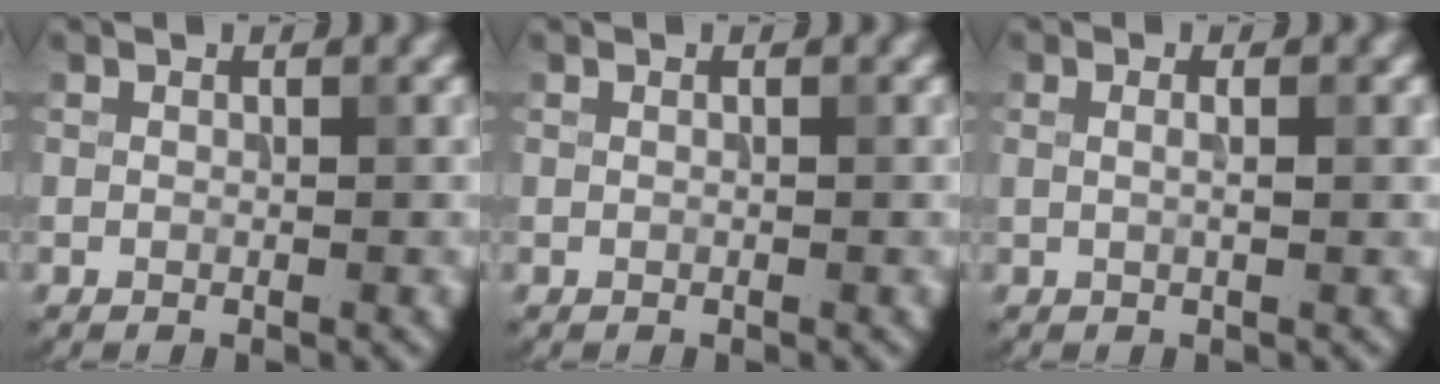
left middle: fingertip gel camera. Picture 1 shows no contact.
{"total": 0.0}
{"total": 1.5, "force": [0.2, 0.4, 1.4], "torque": [-0.015, -0.004, -0.002]}